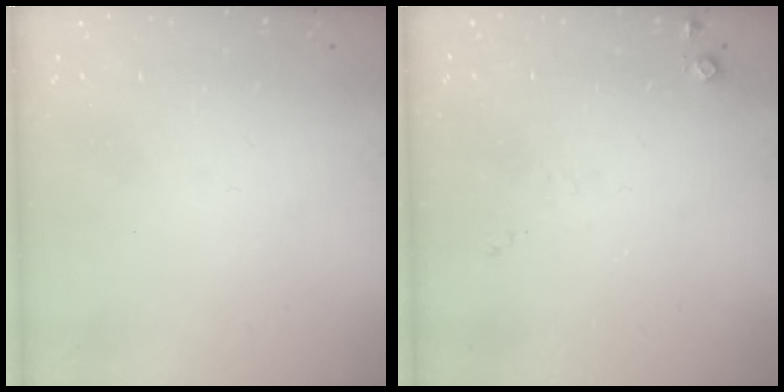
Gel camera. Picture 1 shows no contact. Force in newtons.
{"total": 5.7, "press": 5.6, "slide": 0.8}